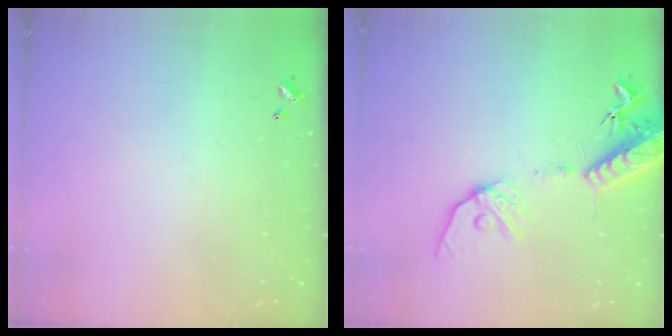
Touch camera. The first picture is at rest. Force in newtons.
{"total": 16.6, "press": 16.2, "slide": 3.5}